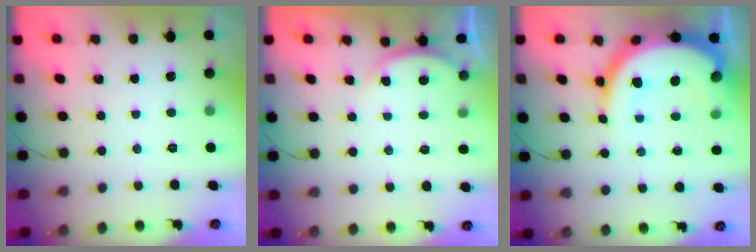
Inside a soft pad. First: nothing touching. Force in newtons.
{"total": 3.2, "press": 3.2, "slide": 0.6}
{"total": 15.7, "press": 15.6, "slide": 1.3}